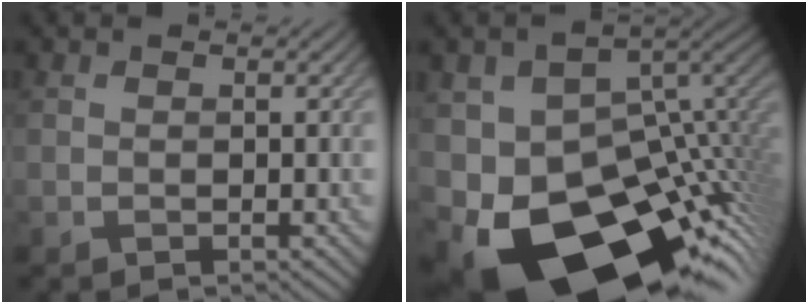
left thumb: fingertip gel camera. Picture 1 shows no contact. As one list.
[{"total": 20.0, "force": [-8.9, 11.6, 13.7], "torque": [-0.235, -0.044, -0.122]}]